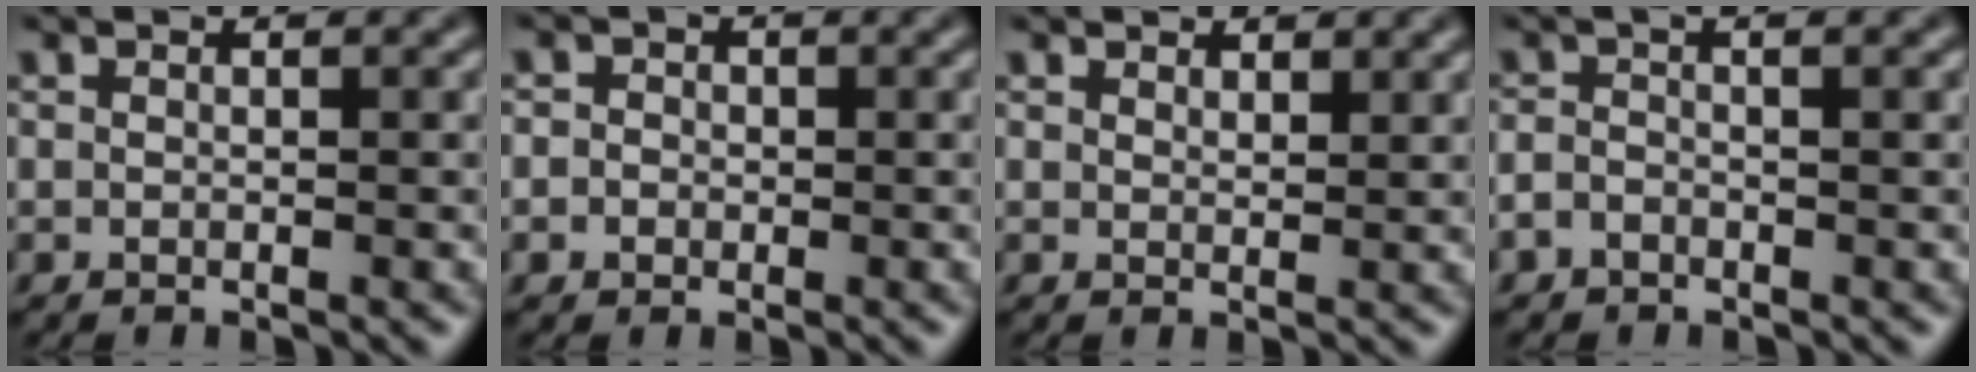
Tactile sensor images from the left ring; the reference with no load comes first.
{"total": 2.2, "force": [0.5, 2.0, 0.8], "torque": [0.008, 0.016, -0.018]}
{"total": 1.5, "force": [1.4, 0.5, 0.3], "torque": [-0.009, 0.001, 0.024]}
{"total": 1.2, "force": [-0.5, 0.5, 0.9], "torque": [-0.023, 0.000, -0.014]}